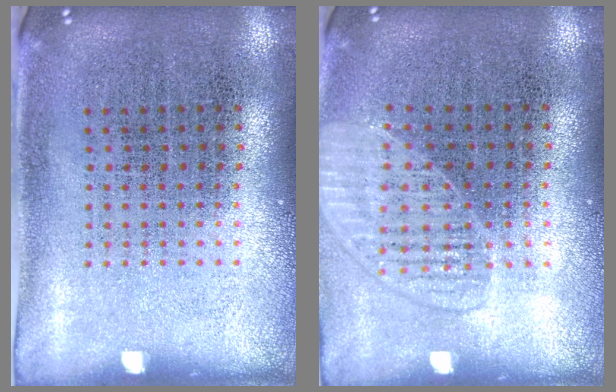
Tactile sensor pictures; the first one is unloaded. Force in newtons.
{"total": 1.4, "press": 1.4, "slide": 0.3}